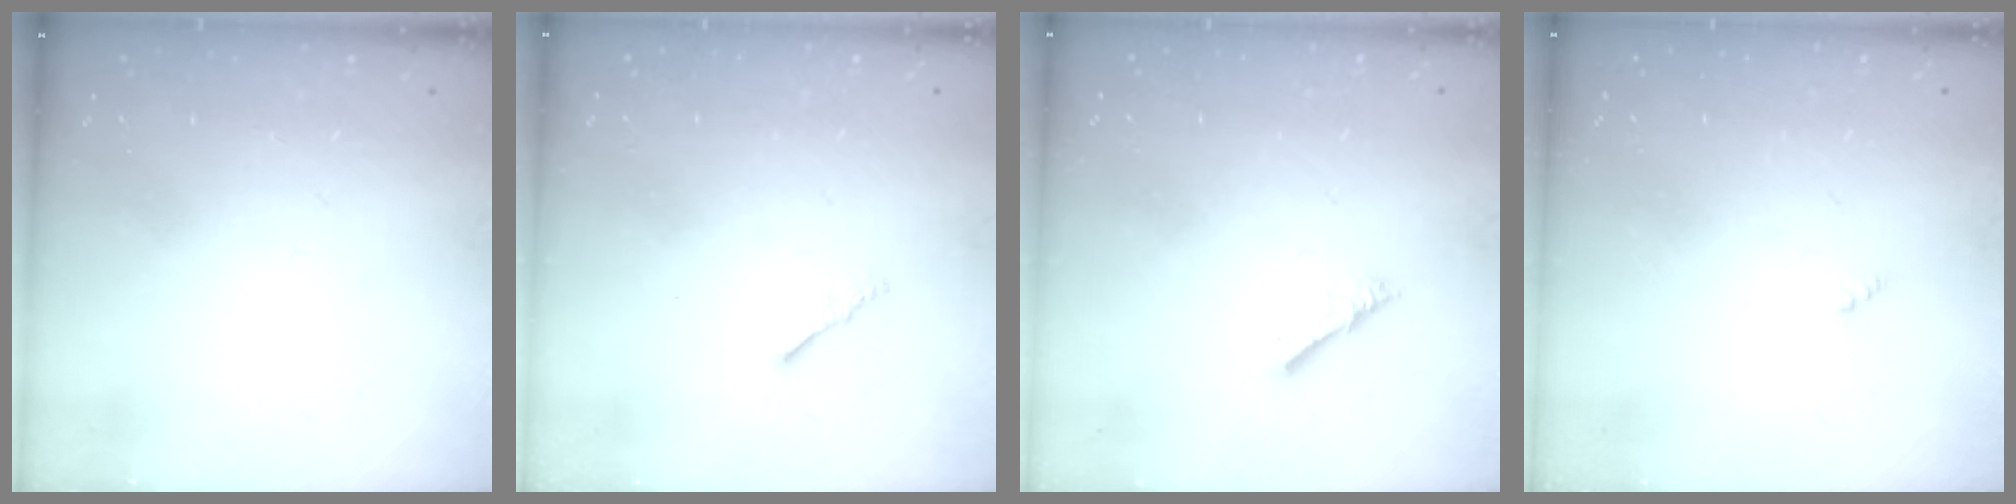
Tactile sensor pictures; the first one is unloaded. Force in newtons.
{"total": 1.0, "press": 1.0, "slide": 0.4}
{"total": 4.2, "press": 4.2, "slide": 0.5}
{"total": 0.0}